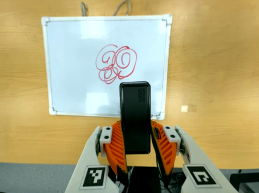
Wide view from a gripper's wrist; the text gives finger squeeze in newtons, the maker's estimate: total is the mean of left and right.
{"total": 4.7, "left": 3.3, "right": 6.1}